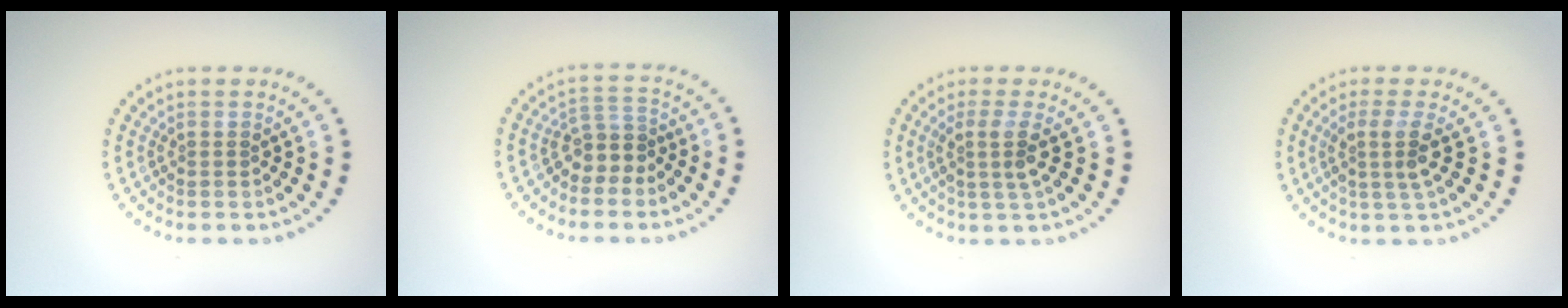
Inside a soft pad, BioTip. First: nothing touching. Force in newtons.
{"total": 2.7, "press": 2.1, "slide": 1.7}
{"total": 2.5, "press": 2.0, "slide": 1.6}
{"total": 2.5, "press": 1.9, "slide": 1.6}